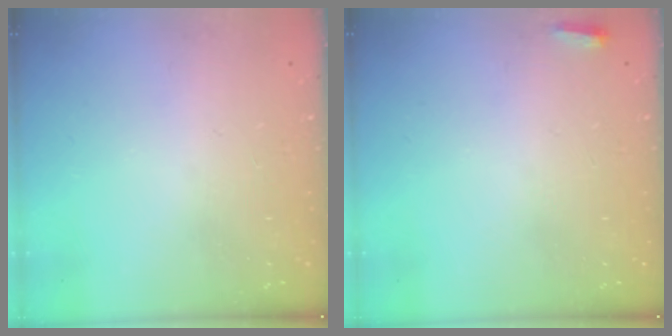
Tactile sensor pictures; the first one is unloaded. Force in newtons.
{"total": 2.7, "press": 2.6, "slide": 0.9}